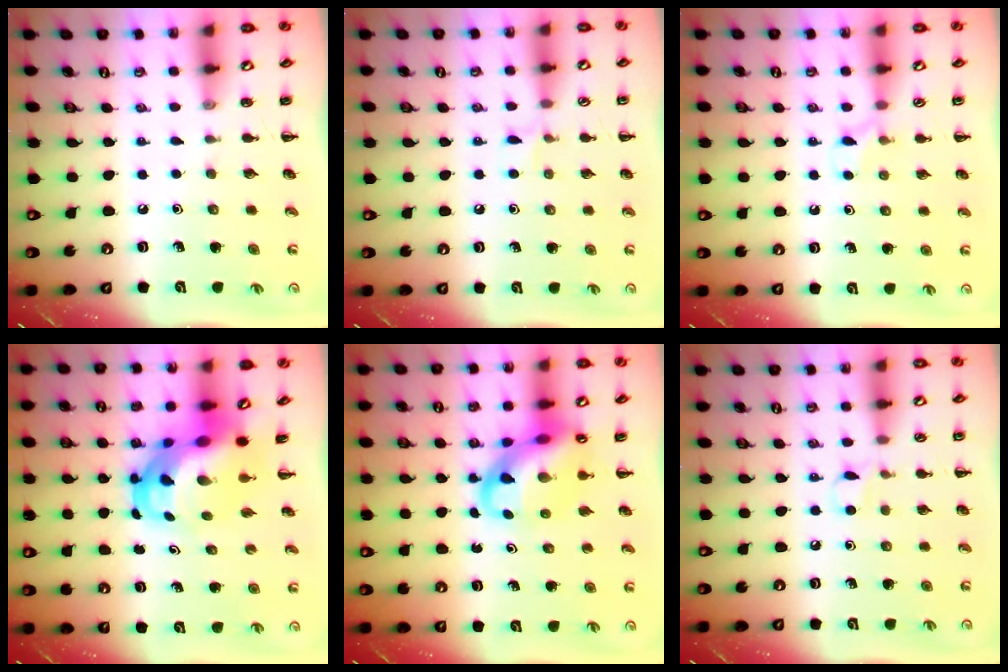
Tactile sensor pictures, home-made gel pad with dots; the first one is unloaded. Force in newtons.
{"total": 4.0, "press": 3.7, "slide": 1.6}
{"total": 6.1, "press": 5.8, "slide": 2.0}
{"total": 9.2, "press": 8.9, "slide": 2.4}
{"total": 12.6, "press": 12.1, "slide": 3.4}
{"total": 3.8, "press": 3.7, "slide": 1.0}